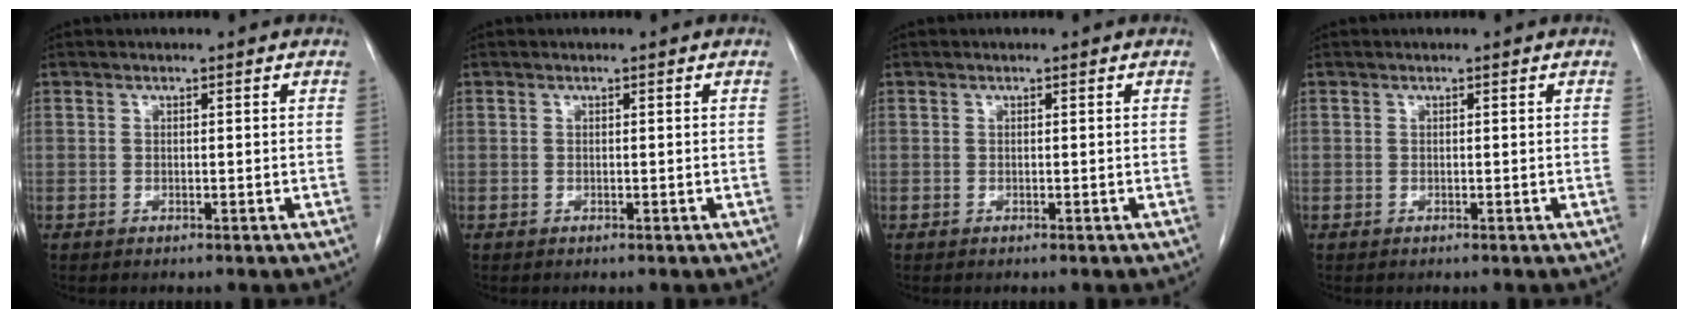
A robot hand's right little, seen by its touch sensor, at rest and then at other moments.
{"total": 0.0}
{"total": 0.0}
{"total": 0.0}